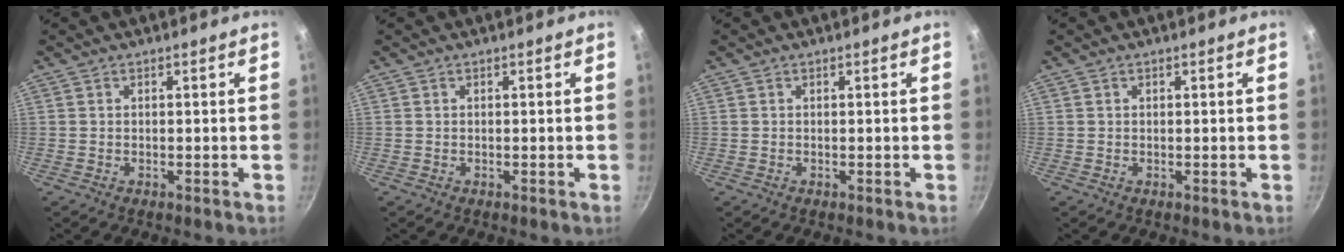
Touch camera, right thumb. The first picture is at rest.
{"total": 0.0}
{"total": 0.0}
{"total": 0.0}